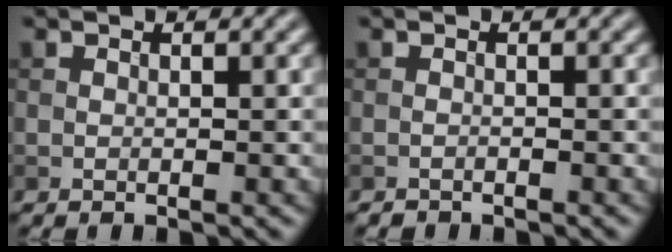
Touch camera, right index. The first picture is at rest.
{"total": 0.7, "force": [-0.7, 0.1, -0.1], "torque": [0.003, -0.002, -0.013]}